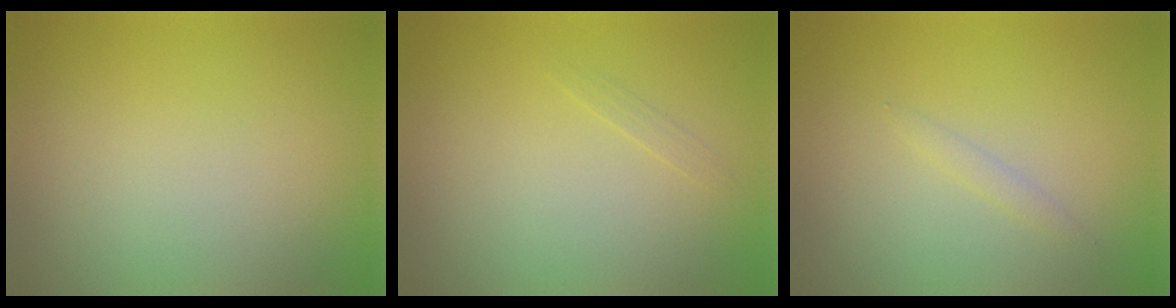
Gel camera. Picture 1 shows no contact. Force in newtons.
{"total": 0.5, "press": 0.5, "slide": 0.0}
{"total": 0.7, "press": 0.7, "slide": 0.1}